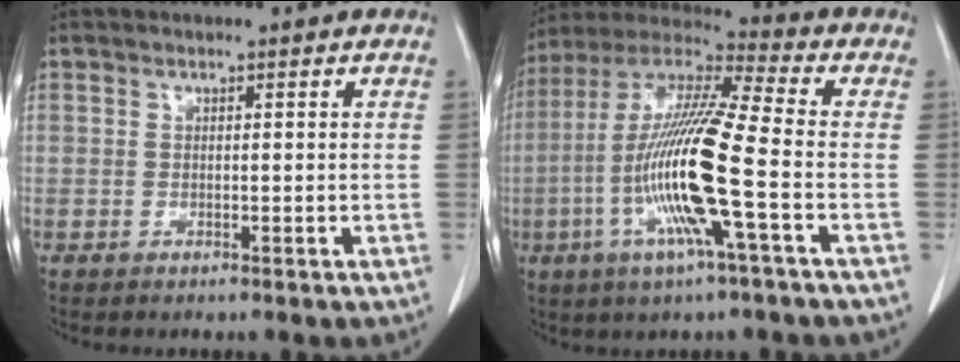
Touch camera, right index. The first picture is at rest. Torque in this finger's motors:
{"motor_torque": [2.14, 0.00, 1.05, 0.21]}